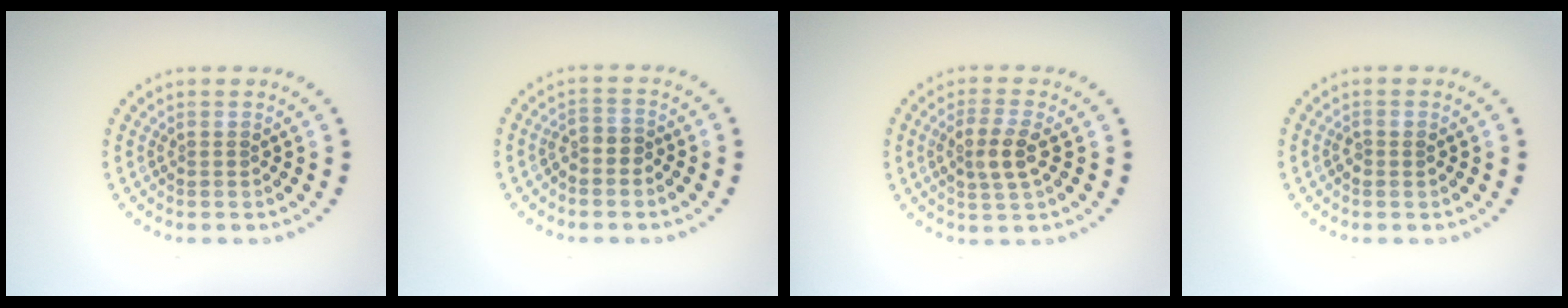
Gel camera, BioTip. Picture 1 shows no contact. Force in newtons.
{"total": 1.2, "press": 0.9, "slide": 0.8}
{"total": 3.0, "press": 2.8, "slide": 0.9}
{"total": 0.8, "press": 0.8, "slide": 0.1}